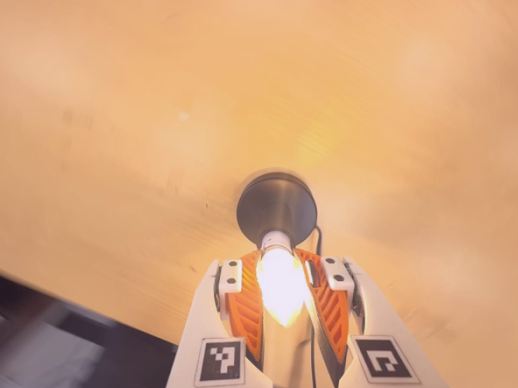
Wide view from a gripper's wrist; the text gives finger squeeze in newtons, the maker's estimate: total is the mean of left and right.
{"total": 22.7, "left": 24.8, "right": 20.5}